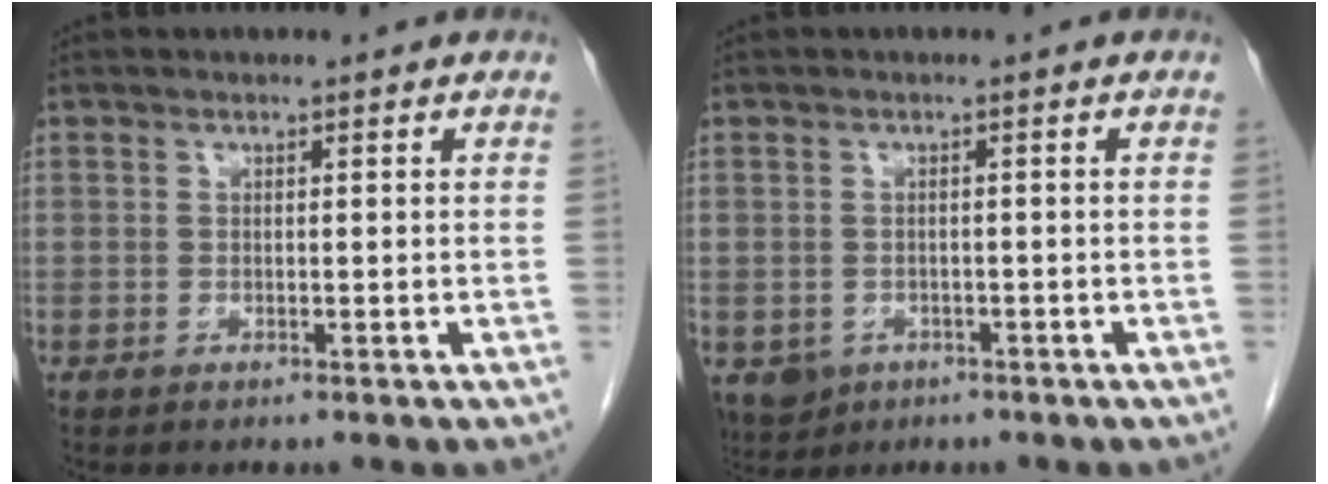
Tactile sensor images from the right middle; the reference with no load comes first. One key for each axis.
{"total": 5.2, "fx": -2.6, "fy": 4.2, "fz": 1.6, "tx": -0.030, "ty": -0.001, "tz": -0.034}